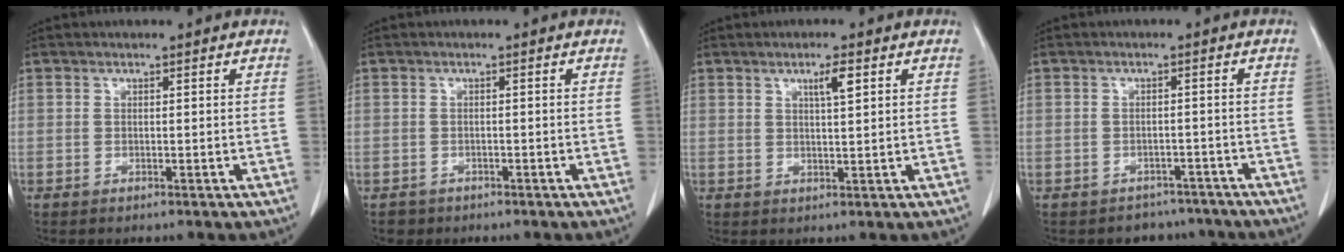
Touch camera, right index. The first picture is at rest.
{"total": 1.8, "force": [-1.1, 1.3, -0.2], "torque": [-0.007, 0.006, -0.019]}
{"total": 2.9, "force": [1.4, 0.2, 2.6], "torque": [-0.045, -0.001, 0.023]}
{"total": 4.9, "force": [-3.9, 2.8, -0.7], "torque": [0.017, 0.020, -0.053]}